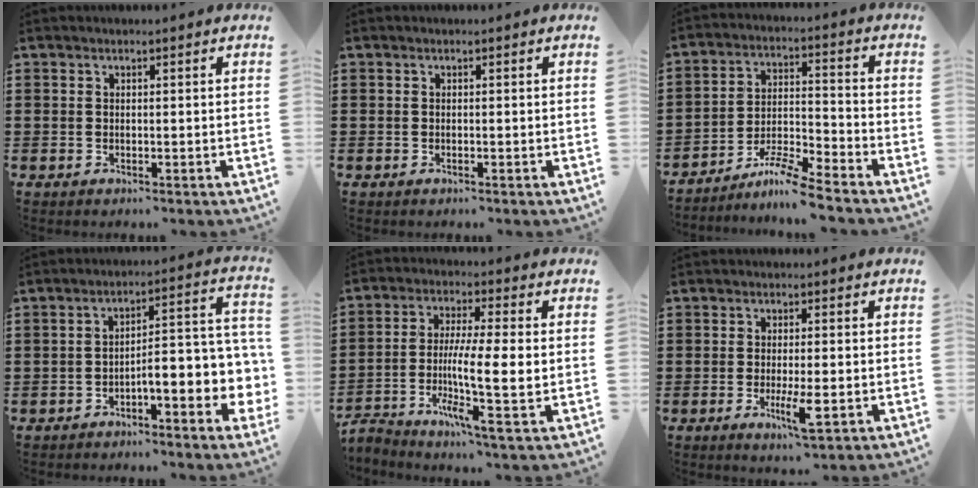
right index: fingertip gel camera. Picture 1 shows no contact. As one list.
[{"total": 0.0}, {"total": 7.3, "force": [-6.7, -0.2, 2.9], "torque": [-0.059, -0.001, -0.130]}, {"total": 6.2, "force": [-2.6, 1.9, 5.3], "torque": [-0.076, -0.028, -0.053]}, {"total": 8.1, "force": [-1.3, 1.3, 7.9], "torque": [-0.151, -0.007, -0.029]}, {"total": 5.3, "force": [-1.6, 1.0, 4.9], "torque": [-0.102, -0.016, -0.031]}]